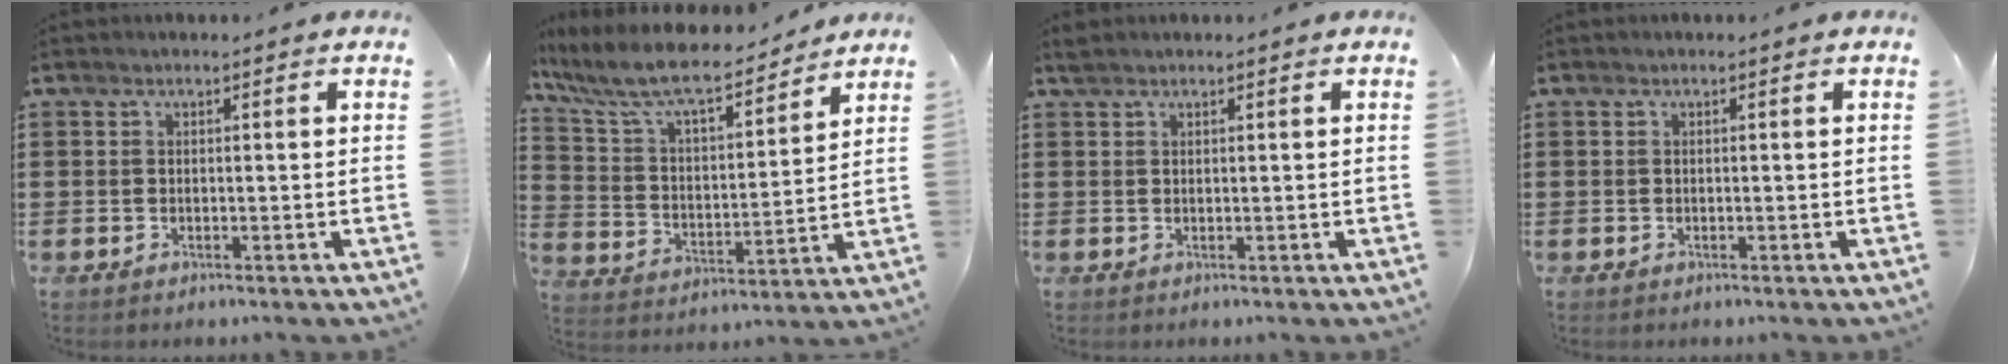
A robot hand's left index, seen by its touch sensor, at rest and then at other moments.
{"total": 9.8, "force": [8.5, 1.5, 4.6], "torque": [-0.125, -0.051, 0.146]}
{"total": 1.0, "force": [0.9, 0.3, 0.3], "torque": [-0.009, 0.001, 0.017]}
{"total": 0.0}